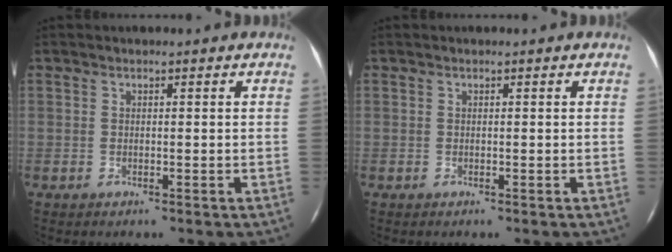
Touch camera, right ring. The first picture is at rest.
{"total": 0.0}